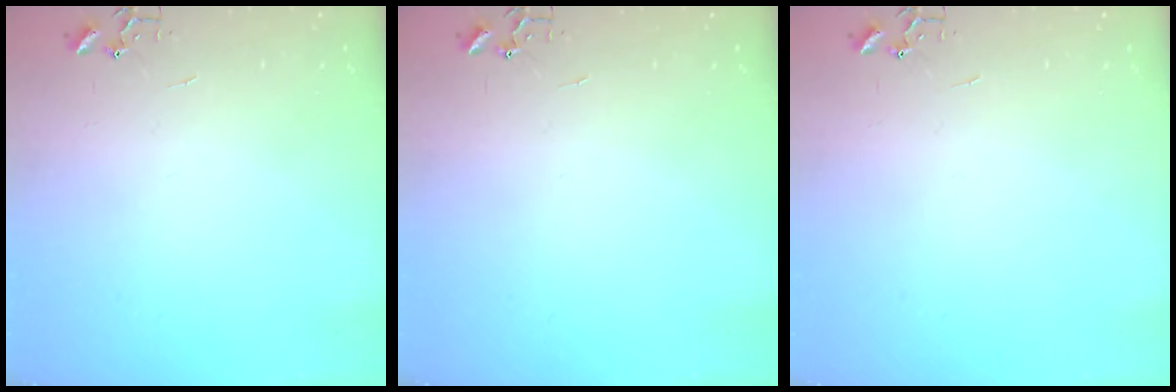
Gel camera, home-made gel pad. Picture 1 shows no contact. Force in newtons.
{"total": 0.0}
{"total": 0.0}